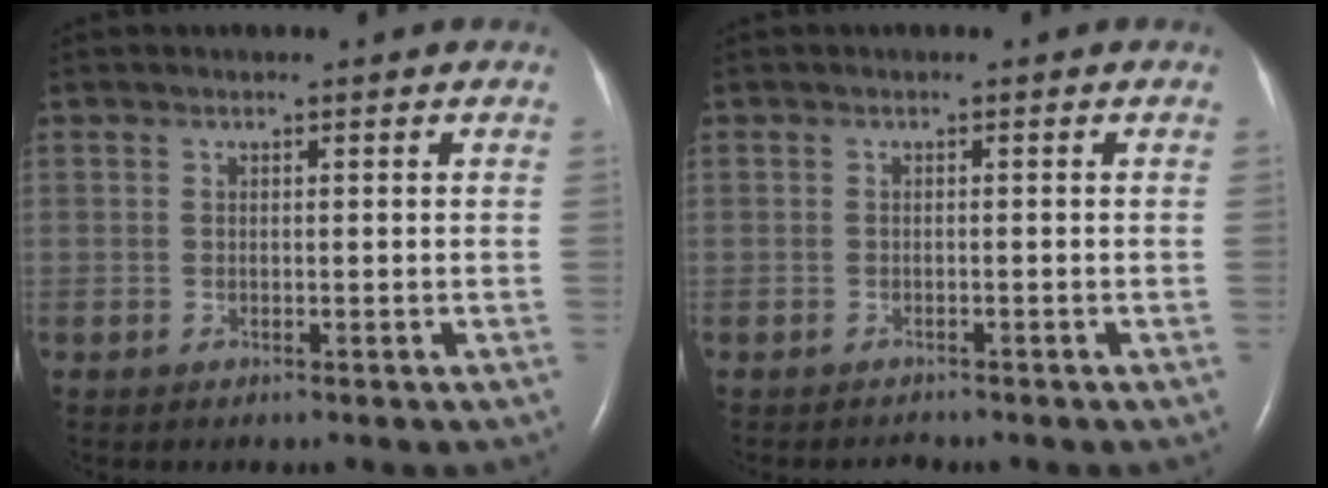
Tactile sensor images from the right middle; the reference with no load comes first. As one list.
[{"total": 1.2, "force": [-1.2, 0.2, 0.1], "torque": [-0.004, -0.005, -0.016]}]